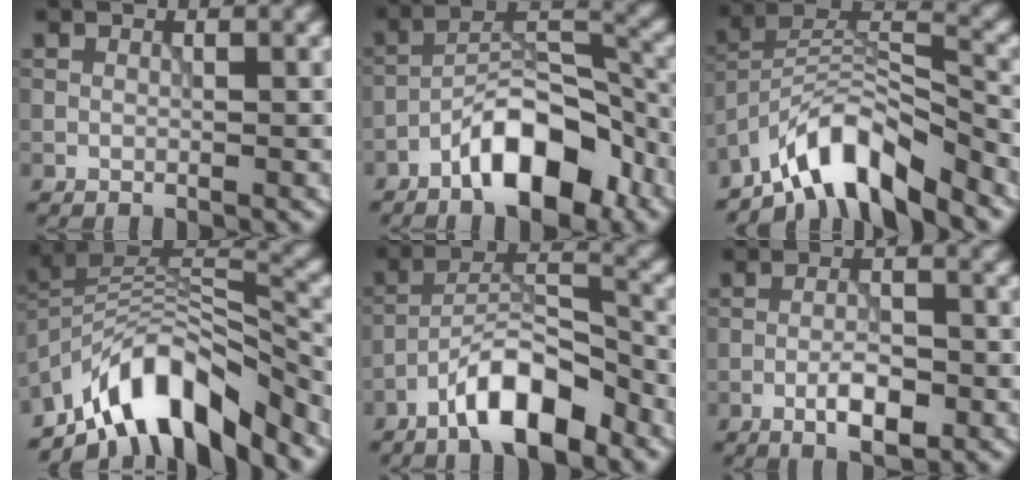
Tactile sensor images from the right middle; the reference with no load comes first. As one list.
[{"total": 8.9, "force": [-5.3, 3.4, 6.3], "torque": [-0.087, 0.022, -0.097]}, {"total": 7.9, "force": [-6.0, 2.3, 4.5], "torque": [-0.066, 0.006, -0.117]}, {"total": 10.0, "force": [-7.0, 3.7, 6.1], "torque": [-0.083, 0.009, -0.132]}, {"total": 7.2, "force": [-4.7, 2.2, 5.0], "torque": [-0.079, 0.017, -0.086]}, {"total": 3.5, "force": [-1.6, 1.0, 2.9], "torque": [-0.051, 0.003, -0.029]}]